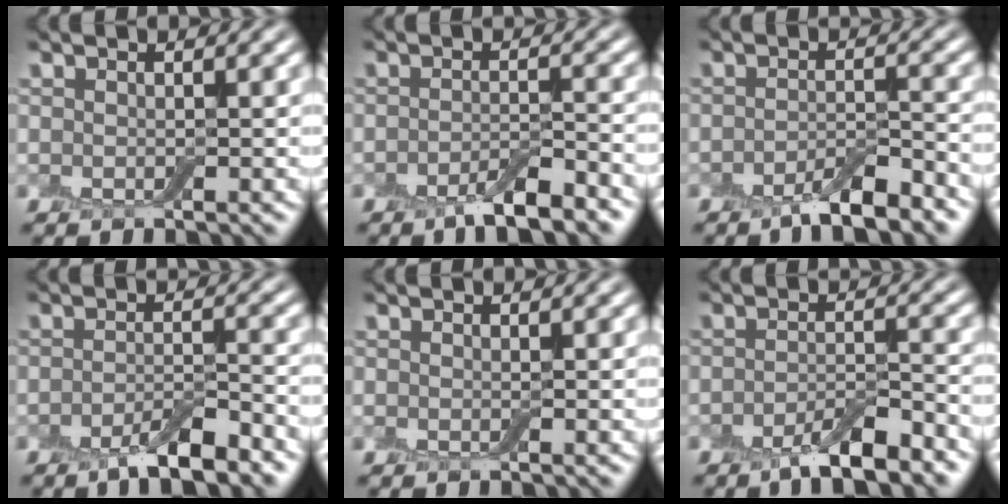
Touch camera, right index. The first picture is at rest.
{"total": 3.8, "force": [-2.6, 0.9, 2.6], "torque": [-0.046, 0.000, -0.048]}
{"total": 4.2, "force": [-3.0, 1.1, 2.8], "torque": [-0.046, 0.000, -0.052]}
{"total": 4.3, "force": [-2.9, 1.1, 3.0], "torque": [-0.052, 0.000, -0.051]}
{"total": 0.0}
{"total": 4.7, "force": [-3.2, 1.2, 3.2], "torque": [-0.053, -0.001, -0.056]}